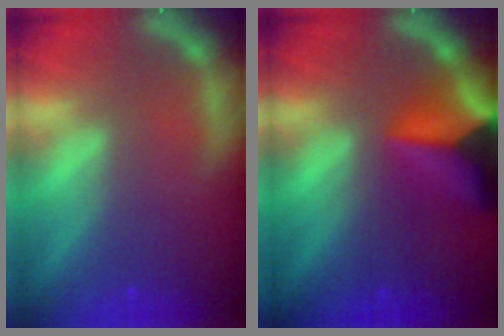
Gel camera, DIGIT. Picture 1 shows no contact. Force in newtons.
{"total": 9.9}